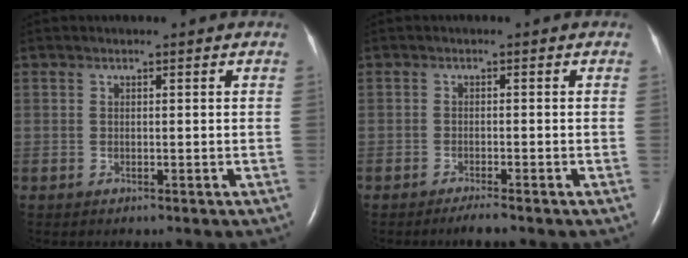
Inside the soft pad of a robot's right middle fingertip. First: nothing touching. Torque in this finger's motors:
{"motor_torque": [0.08, -0.08, -0.02, 0.00]}